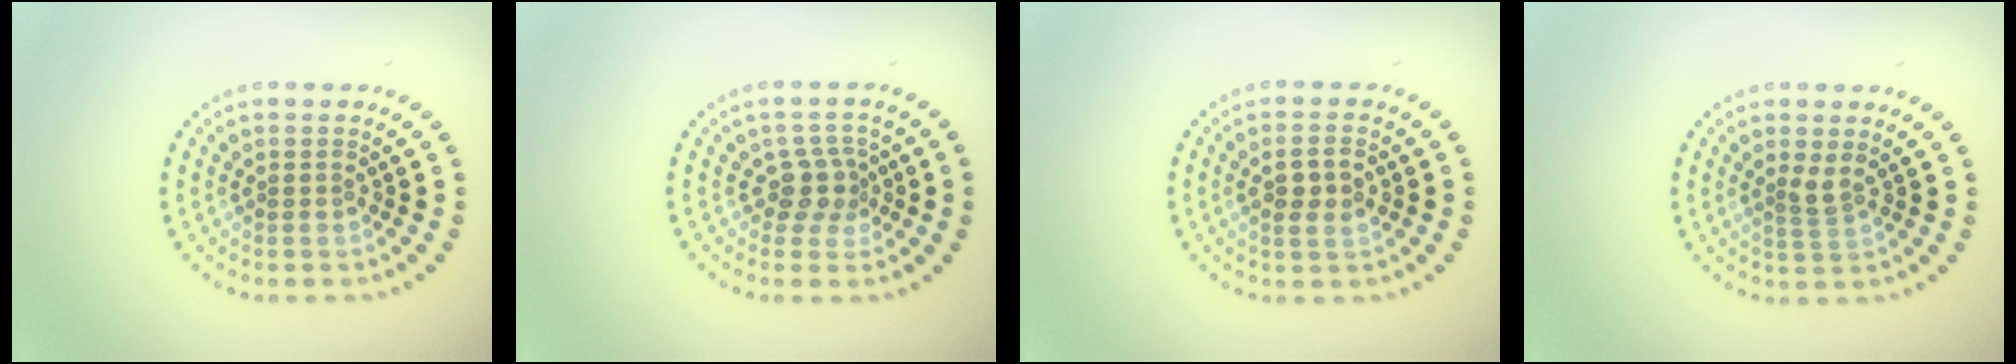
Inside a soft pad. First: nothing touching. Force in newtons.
{"total": 2.5, "press": 2.0, "slide": 1.5}
{"total": 2.6, "press": 2.6, "slide": 0.6}
{"total": 1.3, "press": 1.0, "slide": 0.8}